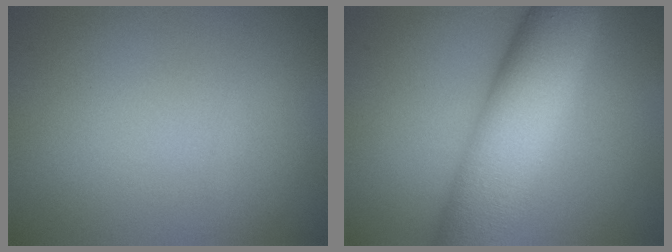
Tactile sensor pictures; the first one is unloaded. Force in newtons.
{"total": 11.0, "press": 11.0, "slide": 0.6}